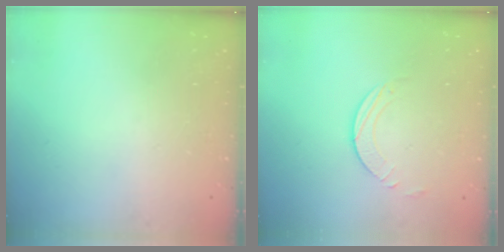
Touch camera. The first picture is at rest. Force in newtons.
{"total": 2.8, "press": 2.8, "slide": 0.2}